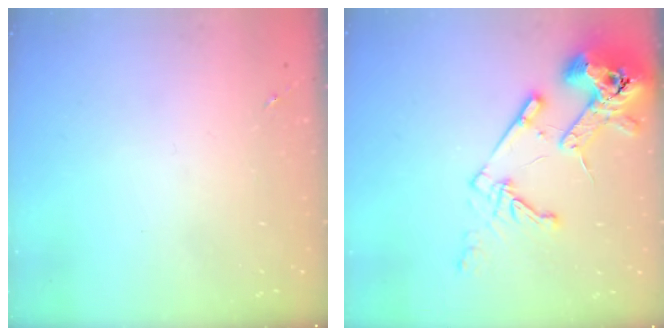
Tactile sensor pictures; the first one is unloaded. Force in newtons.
{"total": 16.7, "press": 16.5, "slide": 2.2}